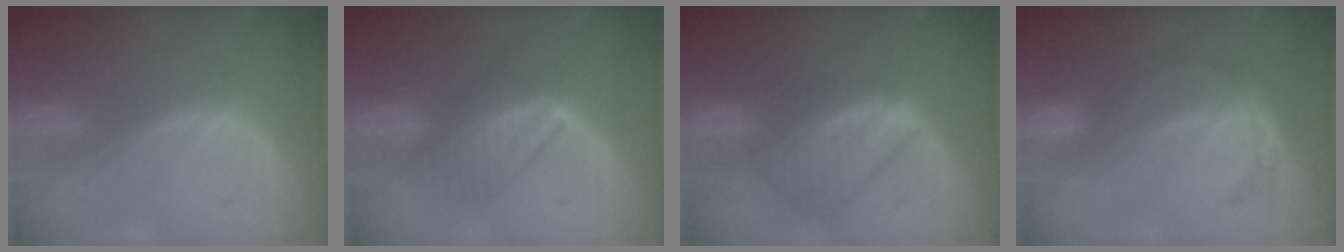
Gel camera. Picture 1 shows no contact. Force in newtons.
{"total": 6.5, "press": 6.5, "slide": 0.7}
{"total": 8.9, "press": 7.6, "slide": 4.5}
{"total": 5.6, "press": 4.8, "slide": 2.8}